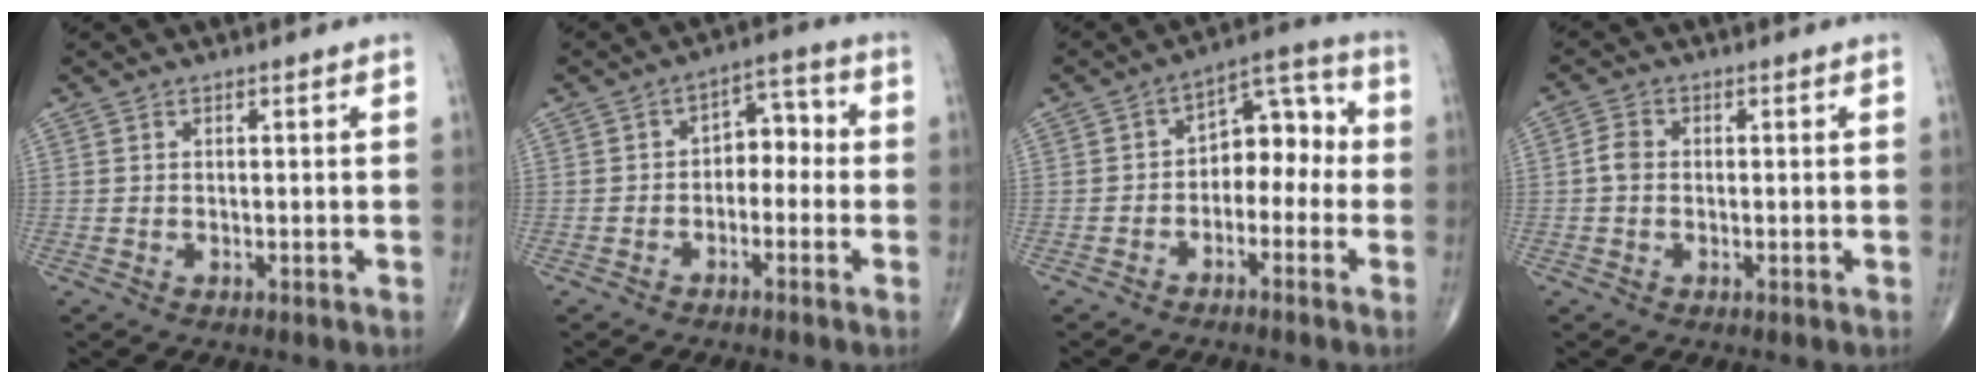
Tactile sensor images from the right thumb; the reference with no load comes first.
{"total": 5.9, "force": [-1.2, 4.0, 4.2], "torque": [-0.034, 0.037, -0.033]}
{"total": 9.3, "force": [-1.8, 6.1, 6.8], "torque": [-0.059, 0.046, -0.043]}
{"total": 2.6, "force": [-0.2, 2.0, 1.6], "torque": [-0.028, 0.007, -0.009]}